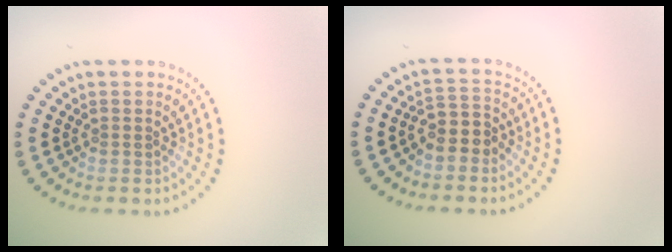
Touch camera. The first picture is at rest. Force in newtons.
{"total": 2.5, "press": 2.2, "slide": 1.1}